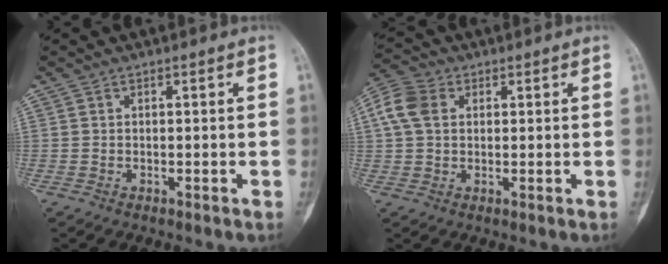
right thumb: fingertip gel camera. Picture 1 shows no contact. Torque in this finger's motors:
{"motor_torque": [-0.41, 0.80, 0.78, 0.13, 0.06]}